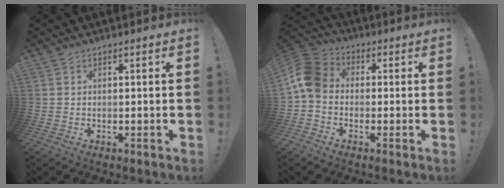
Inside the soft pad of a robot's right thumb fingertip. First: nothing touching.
{"total": 10.0, "force": [-1.0, 7.8, 6.1], "torque": [-0.129, 0.026, -0.012]}